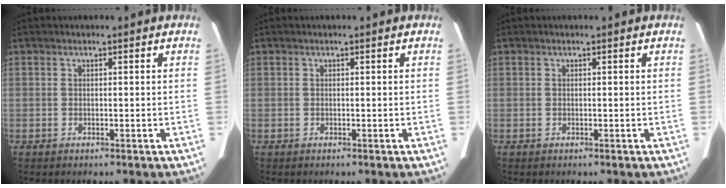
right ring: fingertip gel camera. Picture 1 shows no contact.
{"total": 0.0}
{"total": 0.0}